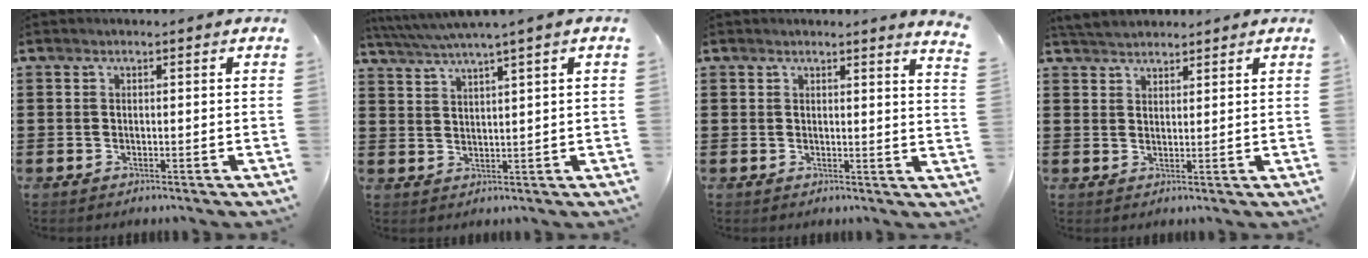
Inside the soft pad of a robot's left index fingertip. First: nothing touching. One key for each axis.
{"total": 2.9, "fx": 2.3, "fy": -0.7, "fz": 1.6, "tx": -0.039, "ty": -0.011, "tz": 0.037}
{"total": 2.1, "fx": 1.9, "fy": -0.5, "fz": 0.7, "tx": -0.010, "ty": -0.011, "tz": 0.035}
{"total": 3.3, "fx": 3.2, "fy": 1.0, "fz": 0.3, "tx": -0.016, "ty": 0.000, "tz": 0.061}